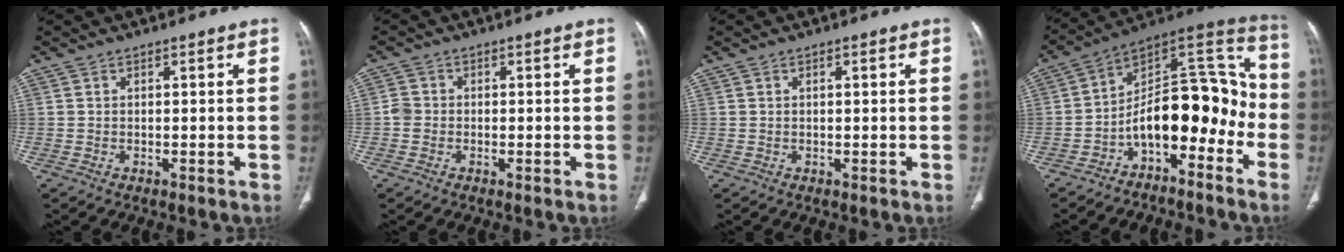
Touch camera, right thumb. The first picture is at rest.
{"total": 2.1, "force": [-0.4, 1.9, 0.9], "torque": [-0.010, 0.006, -0.011]}
{"total": 1.0, "force": [0.3, 0.3, 0.9], "torque": [-0.019, 0.005, 0.006]}
{"total": 16.5, "force": [-6.5, 8.7, 12.5], "torque": [-0.146, 0.114, -0.109]}